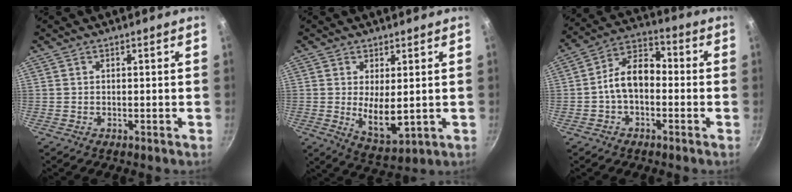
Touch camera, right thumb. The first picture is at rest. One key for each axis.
{"total": 7.8, "fx": 0.3, "fy": 3.4, "fz": 7.0, "tx": -0.111, "ty": -0.024, "tz": 0.020}
{"total": 9.6, "fx": -1.4, "fy": 6.2, "fz": 7.2, "tx": -0.100, "ty": 0.043, "tz": -0.042}